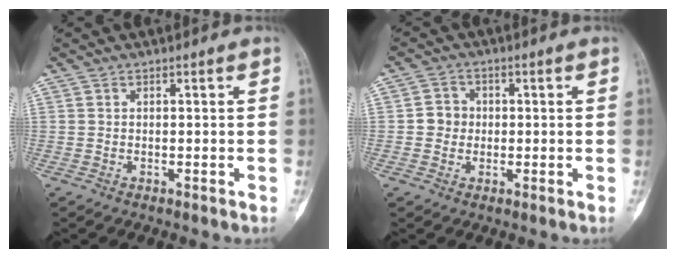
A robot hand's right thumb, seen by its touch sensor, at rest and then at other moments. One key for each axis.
{"total": 3.7, "fx": -0.1, "fy": 3.5, "fz": 1.2, "tx": 0.001, "ty": 0.009, "tz": -0.007}